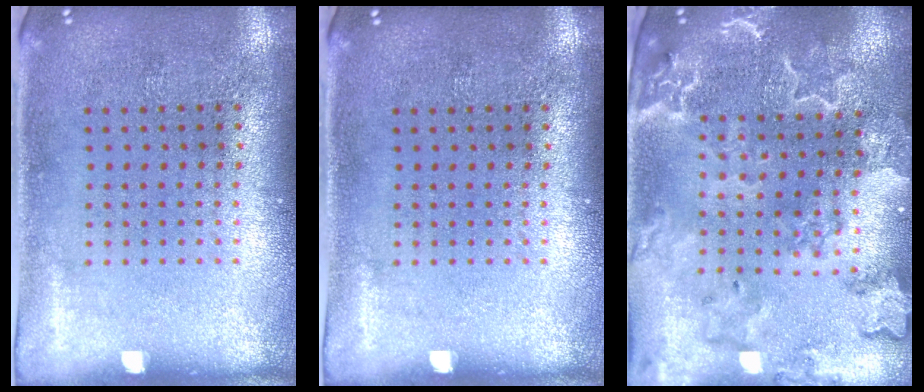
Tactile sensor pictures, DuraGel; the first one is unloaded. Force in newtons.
{"total": 0.0}
{"total": 3.1, "press": 2.8, "slide": 1.3}